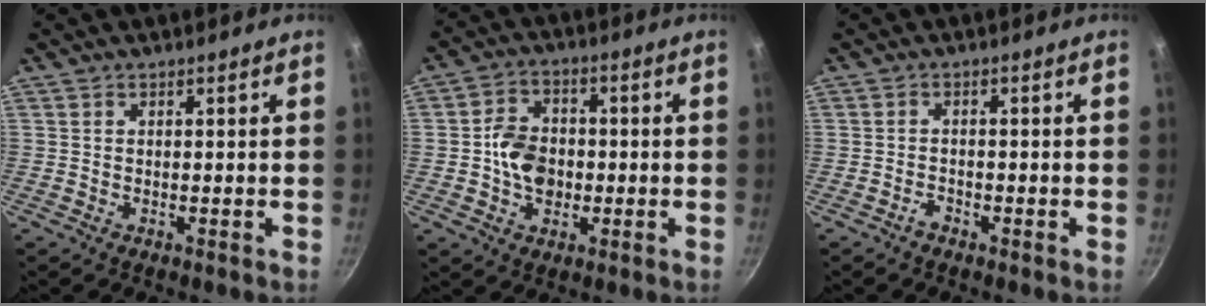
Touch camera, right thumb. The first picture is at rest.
{"total": 8.4, "force": [-1.0, 6.5, 5.2], "torque": [-0.067, 0.015, -0.023]}
{"total": 1.4, "force": [-1.2, 0.5, 0.5], "torque": [-0.009, 0.013, -0.023]}